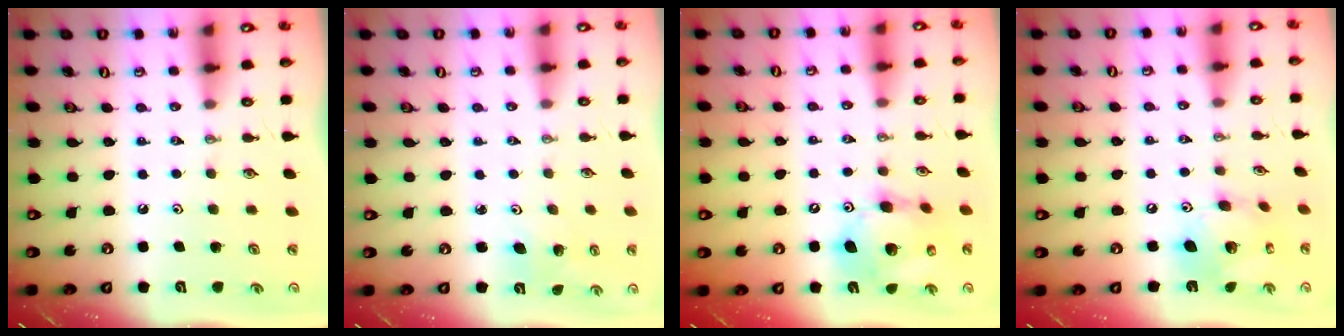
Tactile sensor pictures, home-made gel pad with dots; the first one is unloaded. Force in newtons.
{"total": 3.5, "press": 3.2, "slide": 1.4}
{"total": 14.4, "press": 14.2, "slide": 2.7}
{"total": 14.8, "press": 14.7, "slide": 1.5}